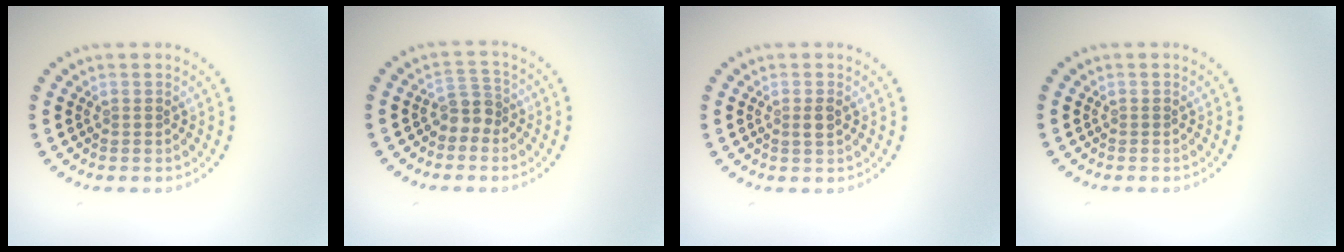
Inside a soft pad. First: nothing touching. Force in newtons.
{"total": 2.1, "press": 1.6, "slide": 1.3}
{"total": 1.1, "press": 1.0, "slide": 0.4}
{"total": 0.0}